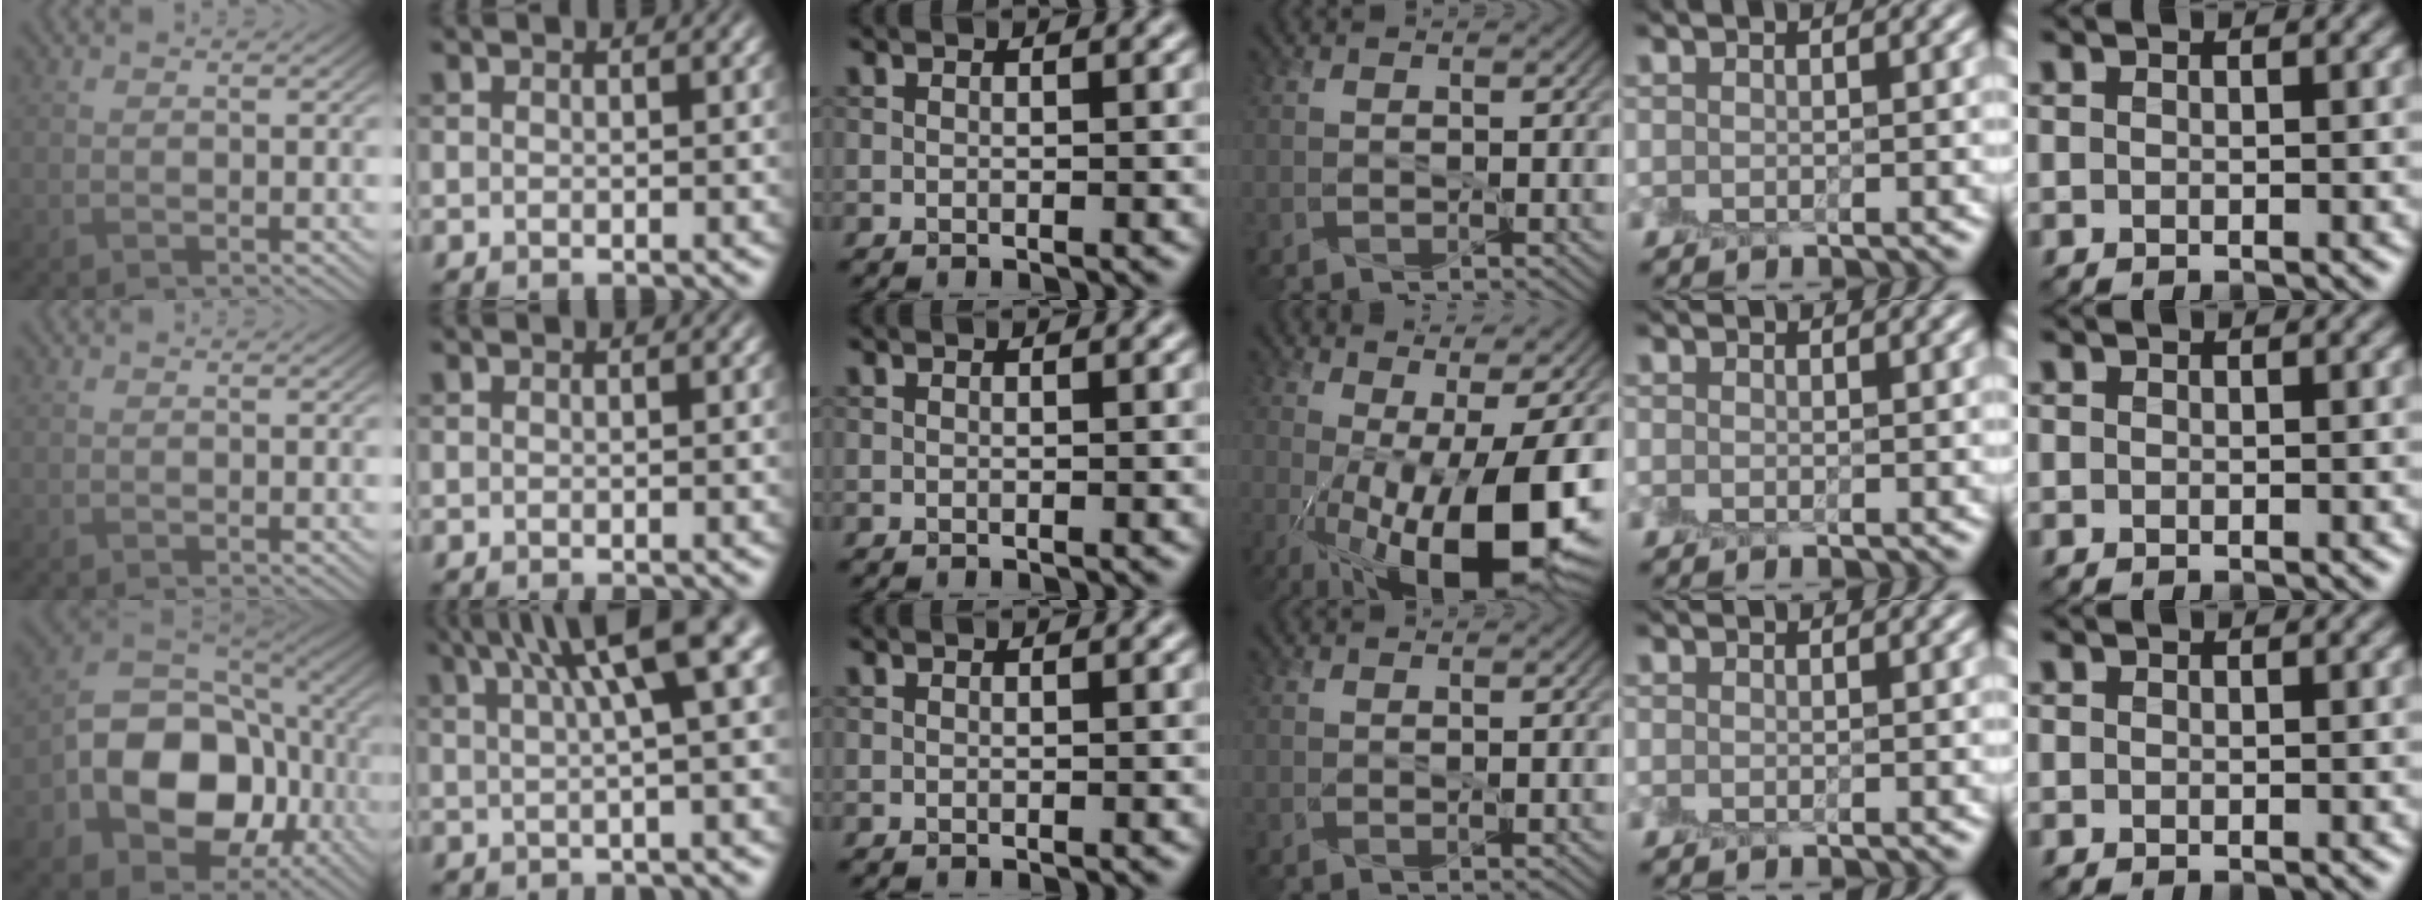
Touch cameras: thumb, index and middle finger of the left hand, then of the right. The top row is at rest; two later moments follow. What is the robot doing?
{"motion": "peel", "object": "envelope seal"}